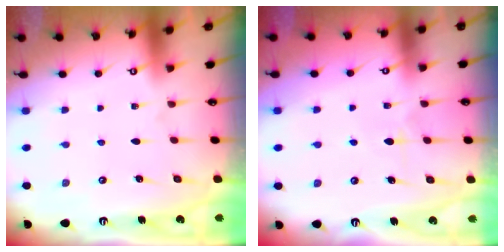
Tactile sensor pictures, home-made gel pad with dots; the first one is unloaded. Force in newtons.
{"total": 5.3, "press": 5.3, "slide": 0.4}